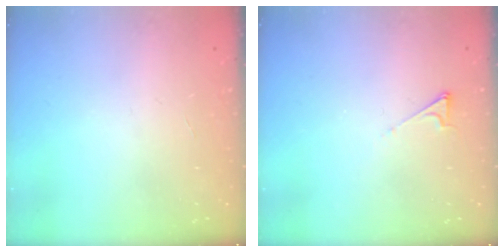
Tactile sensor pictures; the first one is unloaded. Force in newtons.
{"total": 2.5, "press": 2.5, "slide": 0.3}